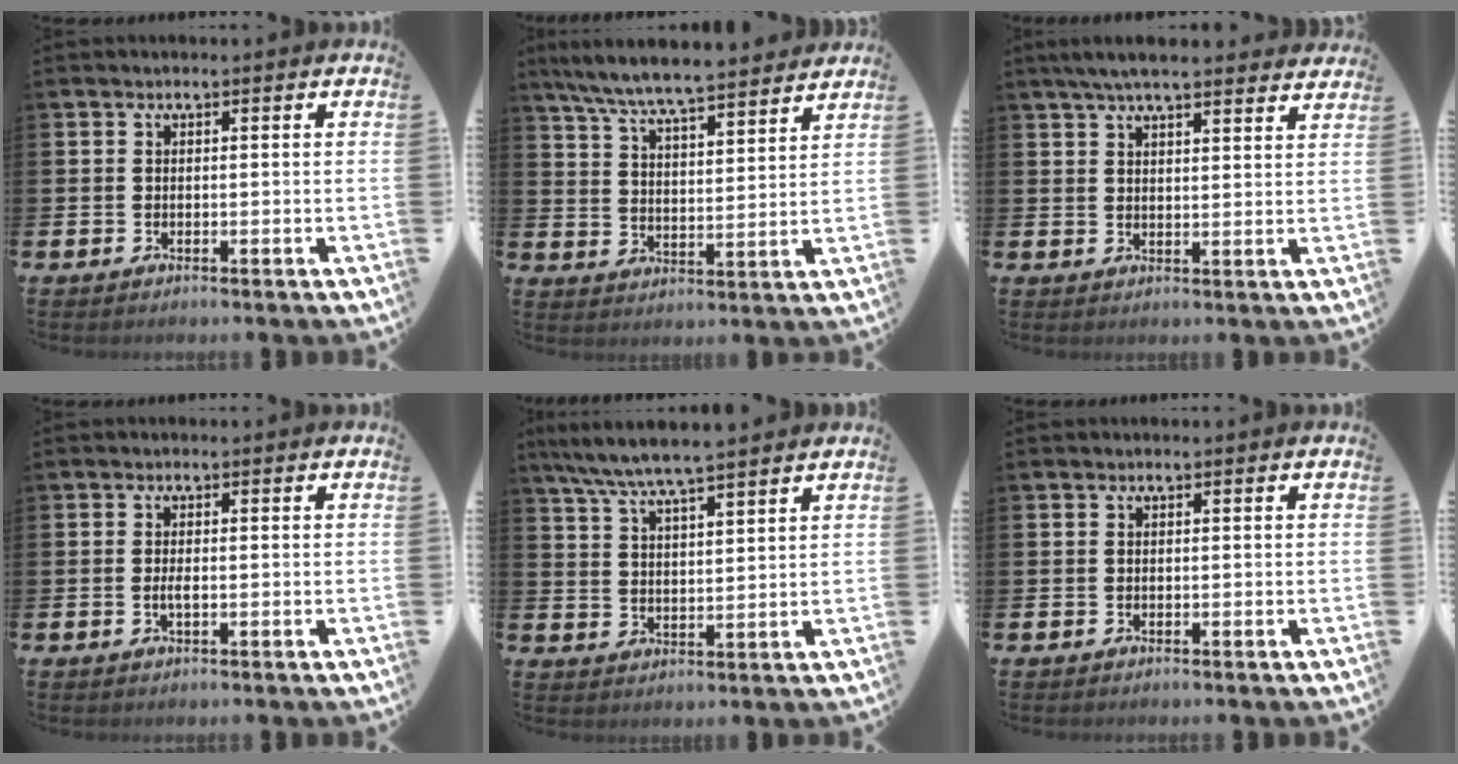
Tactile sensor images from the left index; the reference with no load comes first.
{"total": 7.6, "force": [7.3, 0.2, 2.1], "torque": [-0.071, -0.053, 0.127]}
{"total": 5.4, "force": [5.0, 0.7, 2.0], "torque": [-0.047, -0.013, 0.091]}
{"total": 1.2, "force": [-0.2, 0.4, 1.1], "torque": [-0.027, 0.004, -0.004]}
{"total": 6.7, "force": [6.3, 0.3, 2.4], "torque": [-0.069, -0.024, 0.112]}
{"total": 0.0}